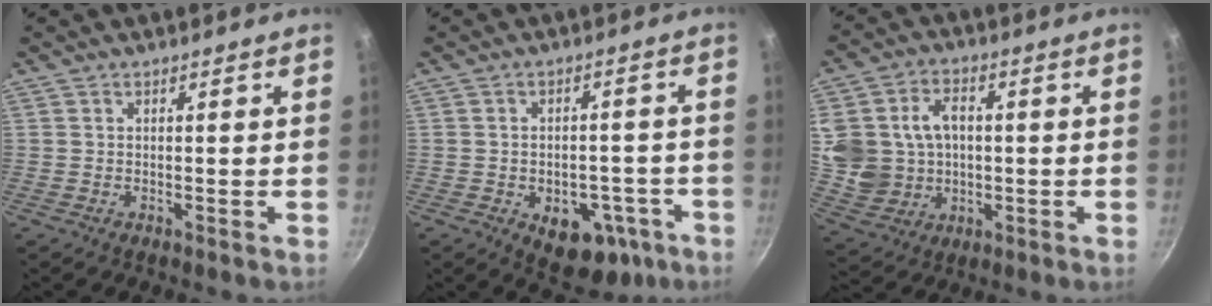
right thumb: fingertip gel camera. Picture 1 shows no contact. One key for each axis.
{"total": 11.1, "fx": -5.2, "fy": 6.9, "fz": 7.0, "tx": -0.067, "ty": 0.030, "tz": -0.062}
{"total": 13.6, "fx": 1.1, "fy": 11.1, "fz": 7.8, "tx": -0.130, "ty": 0.013, "tz": 0.036}